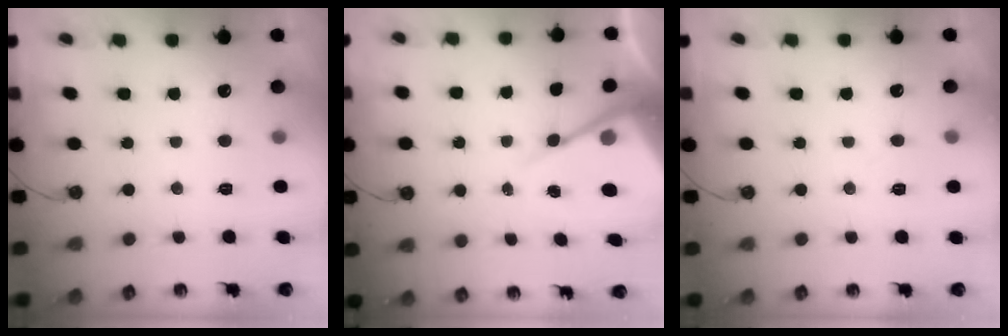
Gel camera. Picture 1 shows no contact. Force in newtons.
{"total": 9.5, "press": 9.5, "slide": 0.7}
{"total": 3.8, "press": 3.8, "slide": 0.6}